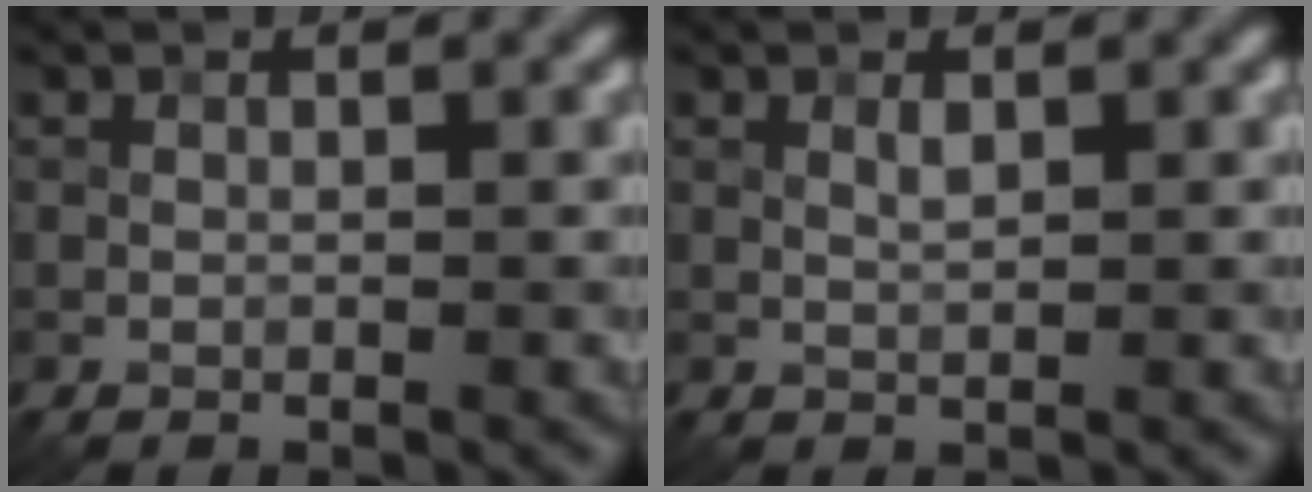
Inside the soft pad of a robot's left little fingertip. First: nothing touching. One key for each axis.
{"total": 0.8, "fx": 0.4, "fy": 0.2, "fz": 0.7, "tx": -0.016, "ty": -0.001, "tz": 0.008}